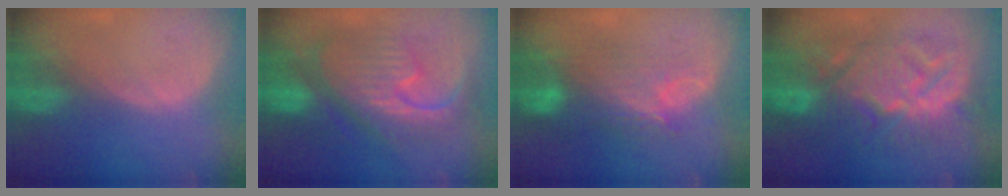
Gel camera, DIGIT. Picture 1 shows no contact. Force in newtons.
{"total": 12.2, "press": 12.1, "slide": 1.2}
{"total": 9.6, "press": 8.1, "slide": 5.1}
{"total": 13.4, "press": 13.4, "slide": 1.5}